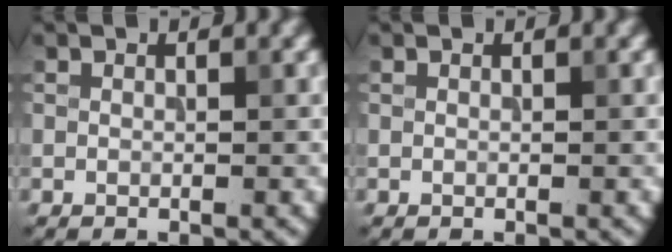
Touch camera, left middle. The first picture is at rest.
{"total": 0.0}